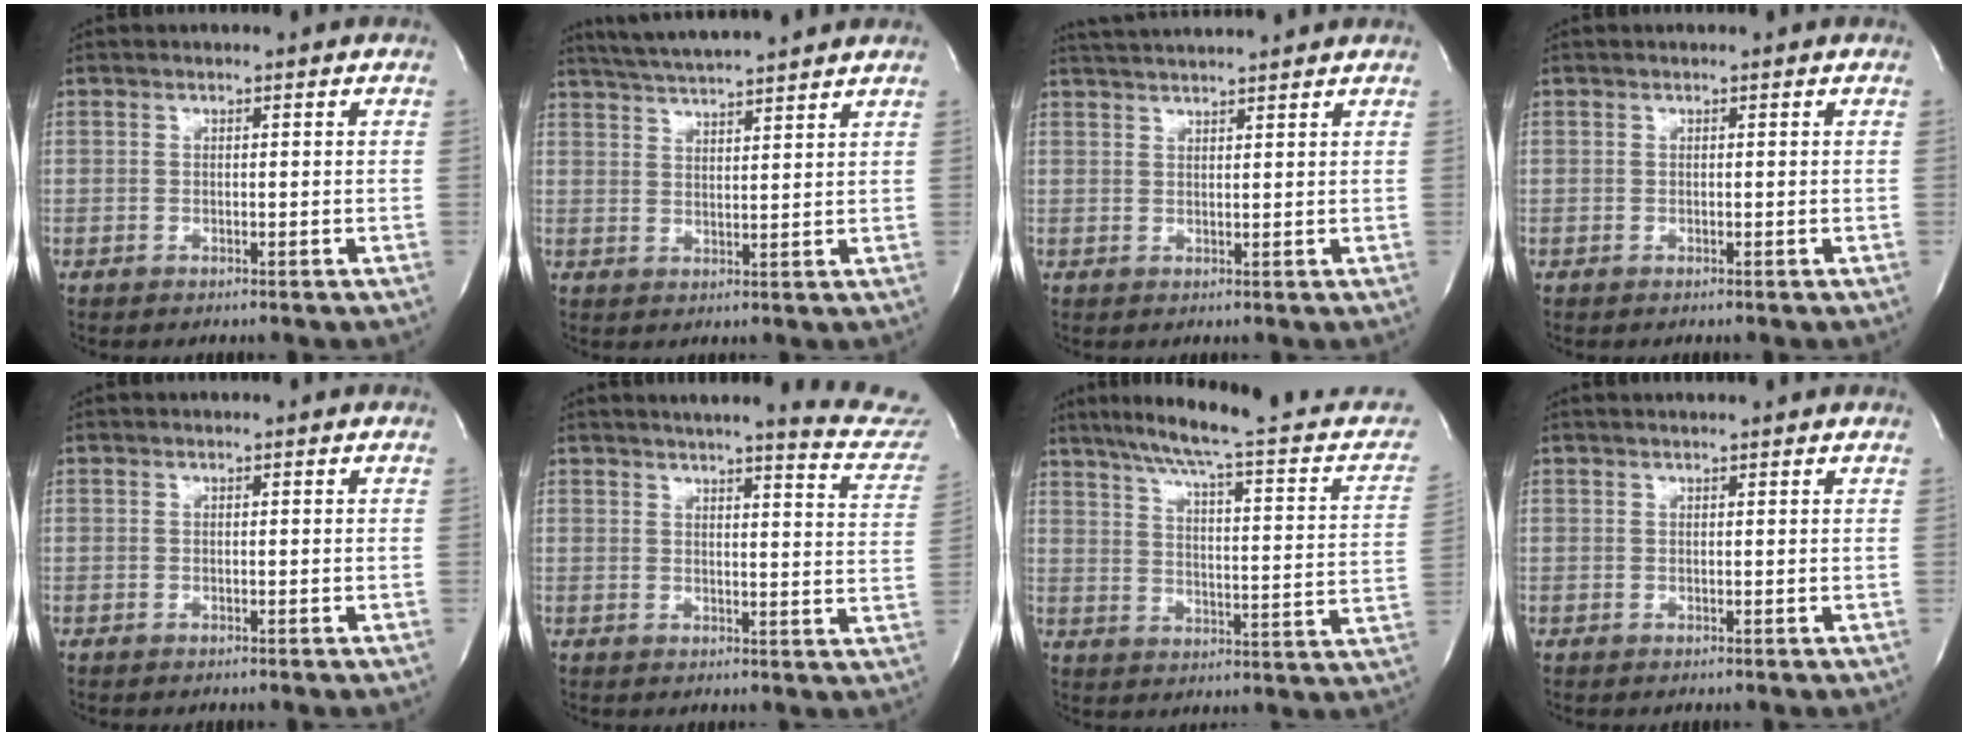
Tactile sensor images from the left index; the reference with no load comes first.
{"total": 10.5, "force": [9.6, -0.3, 4.3], "torque": [-0.083, 0.020, 0.144]}
{"total": 7.8, "force": [7.4, -0.4, 2.6], "torque": [-0.051, 0.025, 0.109]}
{"total": 0.0}
{"total": 0.0}
{"total": 15.0, "force": [14.0, 0.7, 5.5], "torque": [-0.063, -0.066, 0.143]}
{"total": 22.3, "force": [18.3, 2.4, 12.5], "torque": [-0.183, -0.013, 0.231]}
{"total": 3.0, "force": [2.8, -0.1, 1.1], "torque": [-0.015, 0.014, 0.034]}